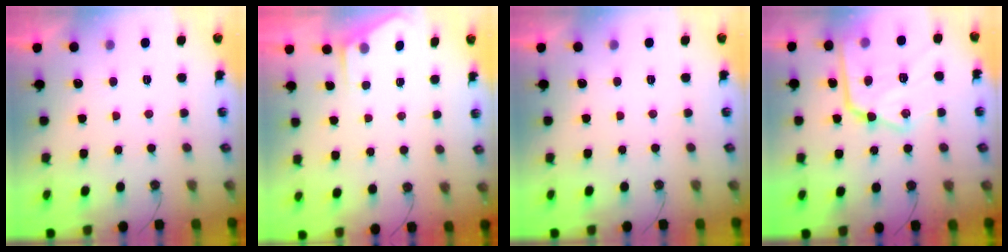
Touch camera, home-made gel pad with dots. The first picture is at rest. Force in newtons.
{"total": 2.2, "press": 2.2, "slide": 0.4}
{"total": 0.0}
{"total": 22.0, "press": 21.9, "slide": 1.8}